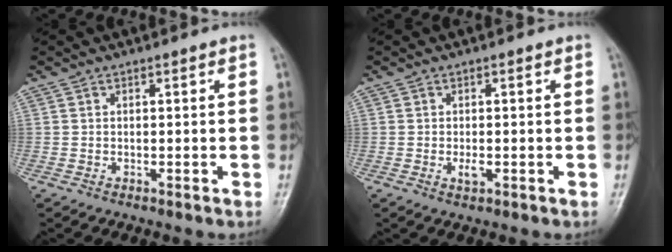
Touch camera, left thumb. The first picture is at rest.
{"total": 1.8, "force": [-0.4, 0.9, 1.5], "torque": [-0.026, -0.002, -0.007]}